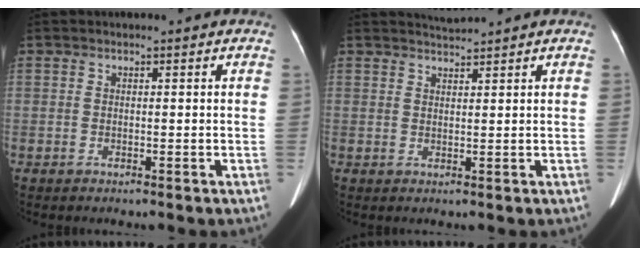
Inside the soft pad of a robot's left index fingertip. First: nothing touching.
{"total": 1.8, "force": [1.7, -0.7, -0.2], "torque": [-0.002, 0.002, 0.038]}